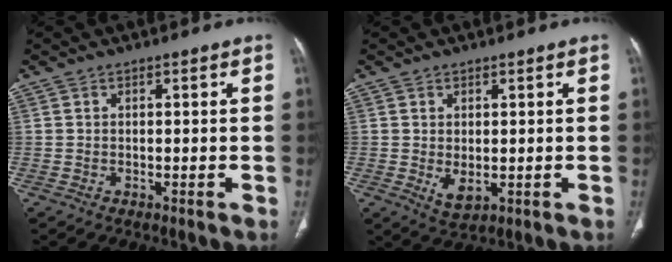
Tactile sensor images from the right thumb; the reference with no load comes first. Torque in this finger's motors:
{"motor_torque": [-0.37, 0.33, 0.49, 0.23, 0.10]}